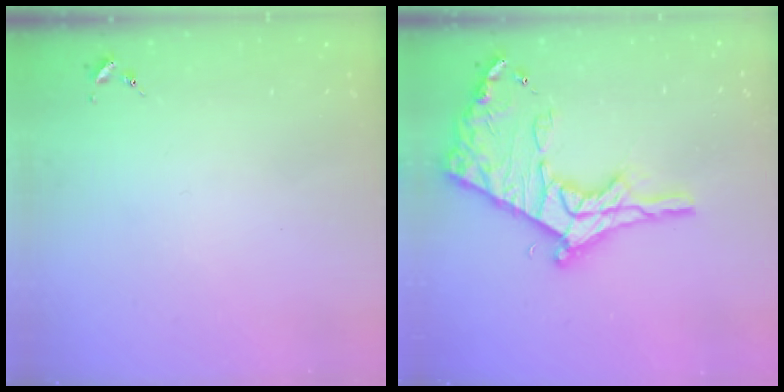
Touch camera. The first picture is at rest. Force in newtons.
{"total": 21.0, "press": 20.9, "slide": 1.8}